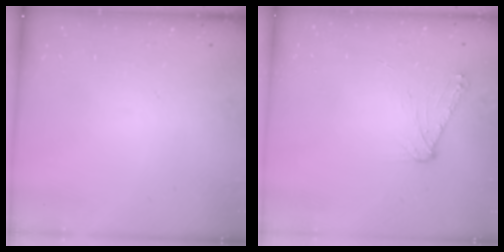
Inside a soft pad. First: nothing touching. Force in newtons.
{"total": 6.7, "press": 6.6, "slide": 1.1}